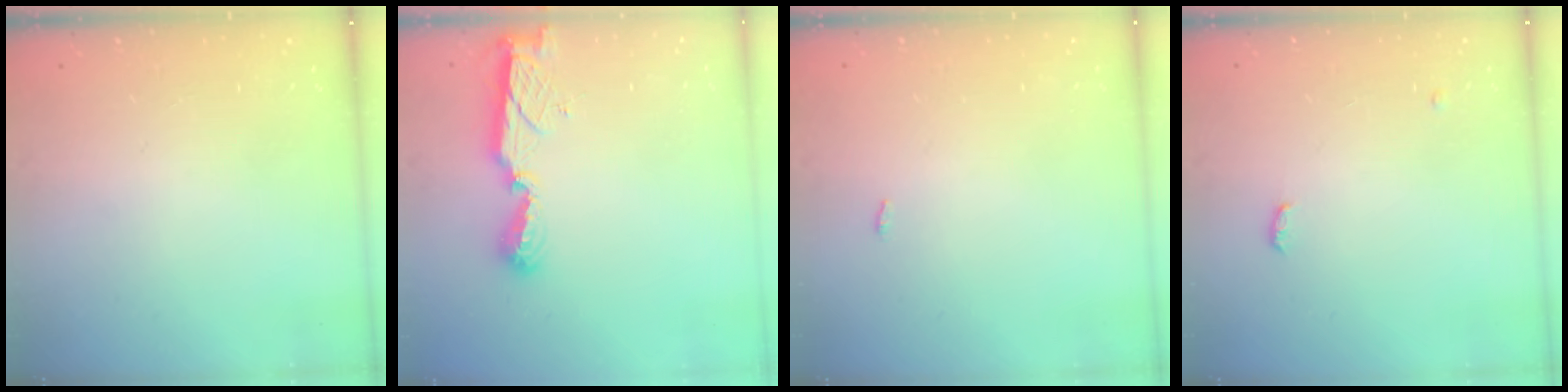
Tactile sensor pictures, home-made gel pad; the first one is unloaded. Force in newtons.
{"total": 8.4, "press": 8.4, "slide": 0.8}
{"total": 6.7, "press": 1.4, "slide": 6.6}
{"total": 7.6, "press": 4.2, "slide": 6.4}